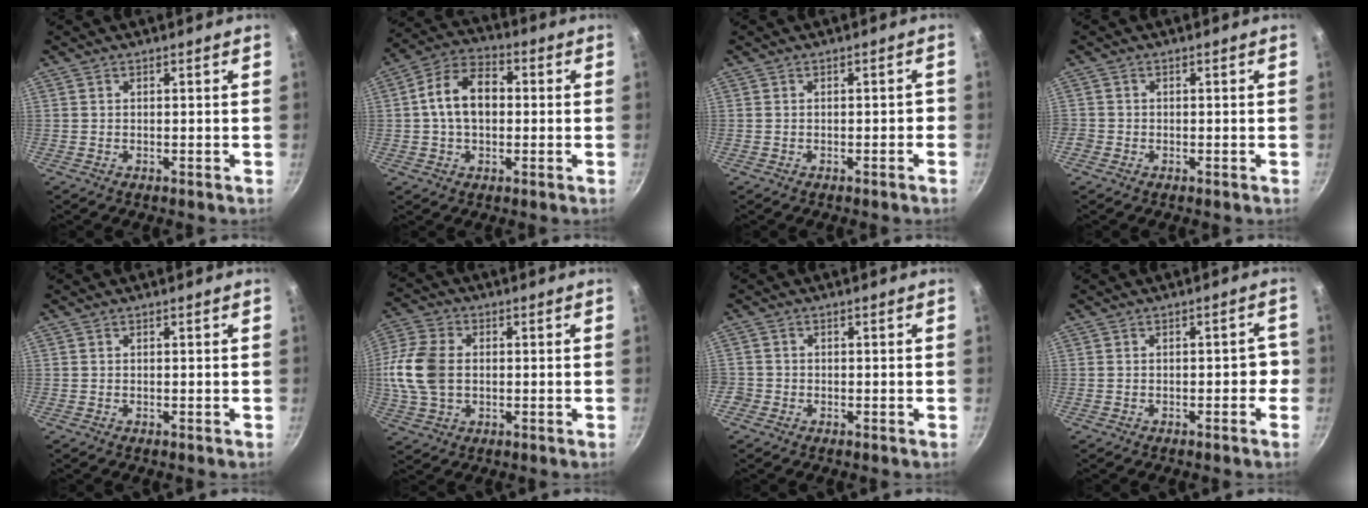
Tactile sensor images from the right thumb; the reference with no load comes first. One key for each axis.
{"total": 11.2, "fx": 0.5, "fy": 7.5, "fz": 8.3, "tx": -0.120, "ty": 0.029, "tz": -0.005}
{"total": 1.5, "fx": -0.6, "fy": 0.7, "fz": 1.2, "tx": -0.011, "ty": 0.013, "tz": -0.006}
{"total": 1.1, "fx": -0.6, "fy": 0.9, "fz": 0.2, "tx": -0.007, "ty": 0.001, "tz": -0.015}
{"total": 0.0}
{"total": 12.5, "fx": 0.1, "fy": 8.6, "fz": 9.1, "tx": -0.181, "ty": 0.013, "tz": -0.005}
{"total": 1.4, "fx": -0.8, "fy": 1.2, "fz": 0.2, "tx": -0.004, "ty": 0.003, "tz": -0.017}
{"total": 3.4, "fx": -1.0, "fy": 1.8, "fz": 2.7, "tx": -0.011, "ty": 0.025, "tz": -0.015}